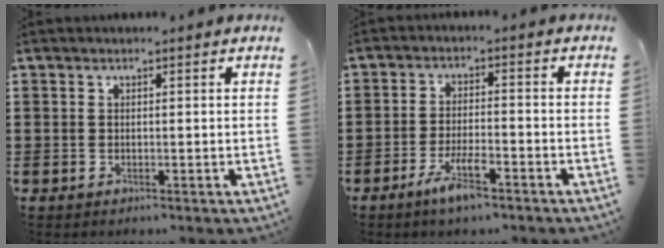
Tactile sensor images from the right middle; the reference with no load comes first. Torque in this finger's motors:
{"motor_torque": [2.14, -0.01, 0.69, 0.21]}